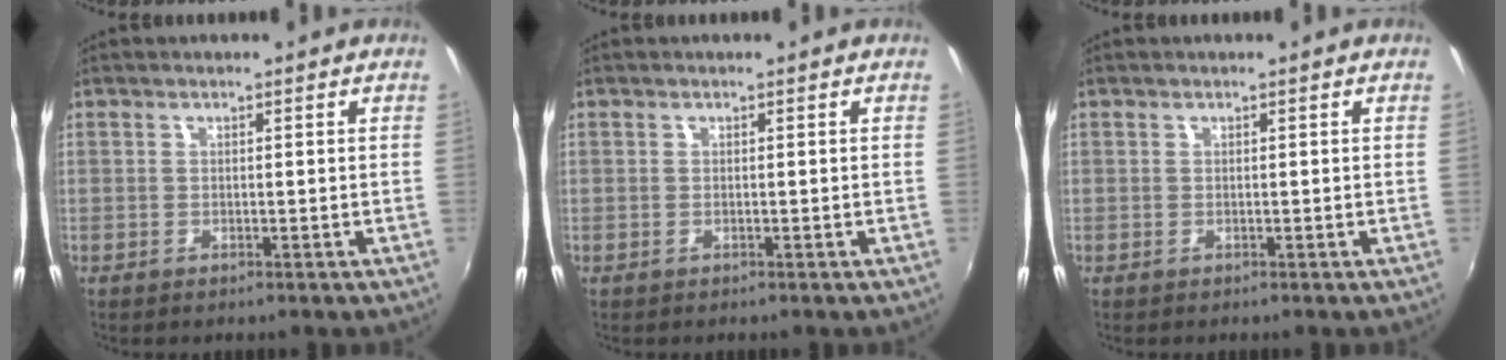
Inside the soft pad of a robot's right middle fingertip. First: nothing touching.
{"total": 0.0}
{"total": 0.0}